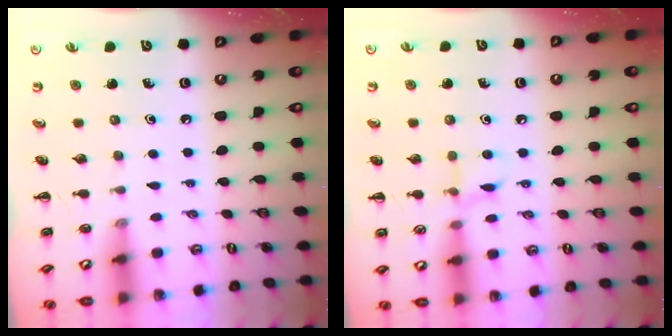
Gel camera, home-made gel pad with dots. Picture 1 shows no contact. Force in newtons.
{"total": 6.0, "press": 5.7, "slide": 2.0}